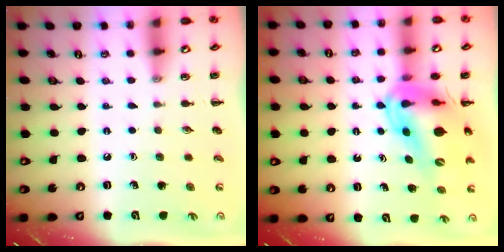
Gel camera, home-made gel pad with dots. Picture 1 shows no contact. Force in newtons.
{"total": 16.8, "press": 16.1, "slide": 5.1}